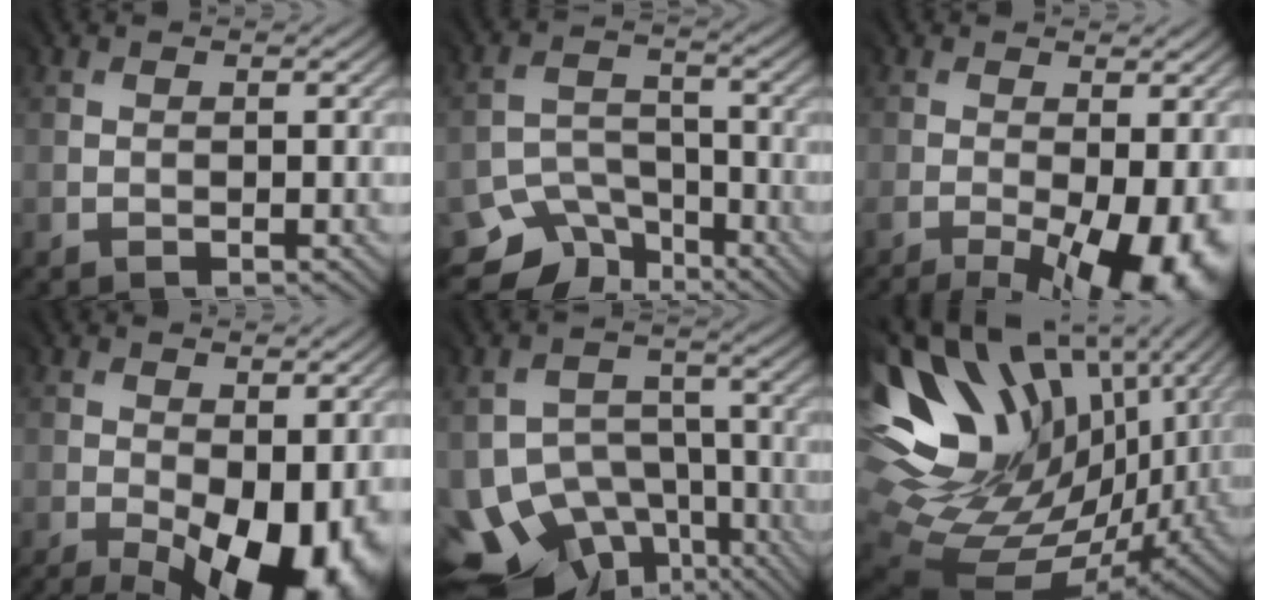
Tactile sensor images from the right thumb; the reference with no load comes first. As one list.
[{"total": 7.3, "force": [-5.8, 4.1, 1.6], "torque": [-0.023, -0.020, -0.107]}, {"total": 13.8, "force": [-5.1, 5.6, 11.5], "torque": [-0.177, -0.031, -0.056]}, {"total": 15.9, "force": [-5.5, 8.1, 12.5], "torque": [-0.183, -0.039, -0.051]}, {"total": 13.7, "force": [-8.7, 8.9, 5.7], "torque": [-0.129, -0.044, -0.111]}, {"total": 18.6, "force": [4.4, 12.6, 12.9], "torque": [-0.258, -0.011, 0.117]}]